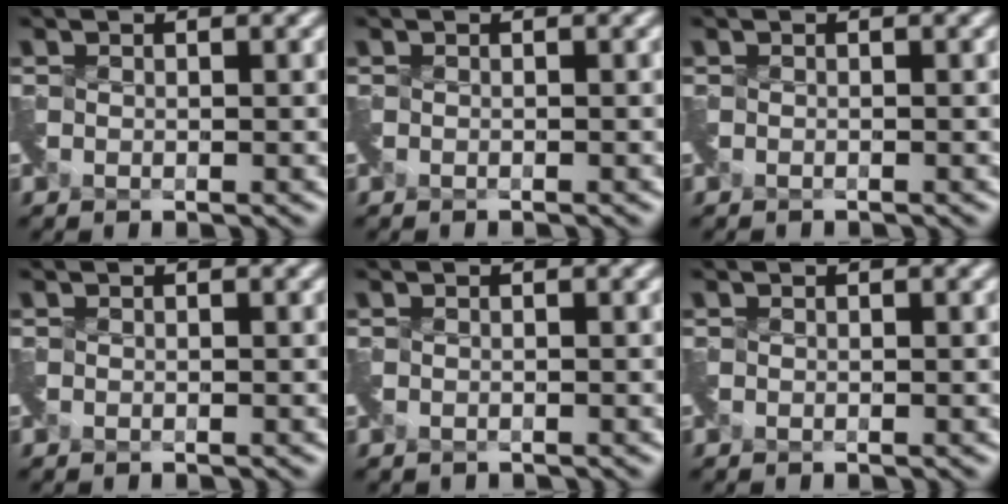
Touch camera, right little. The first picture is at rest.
{"total": 0.7, "force": [-0.6, -0.1, -0.2], "torque": [0.002, -0.010, -0.017]}
{"total": 0.7, "force": [-0.7, -0.1, -0.2], "torque": [0.003, -0.010, -0.018]}
{"total": 0.0}
{"total": 0.7, "force": [-0.5, 0.4, 0.1], "torque": [-0.004, -0.008, -0.015]}
{"total": 0.0}